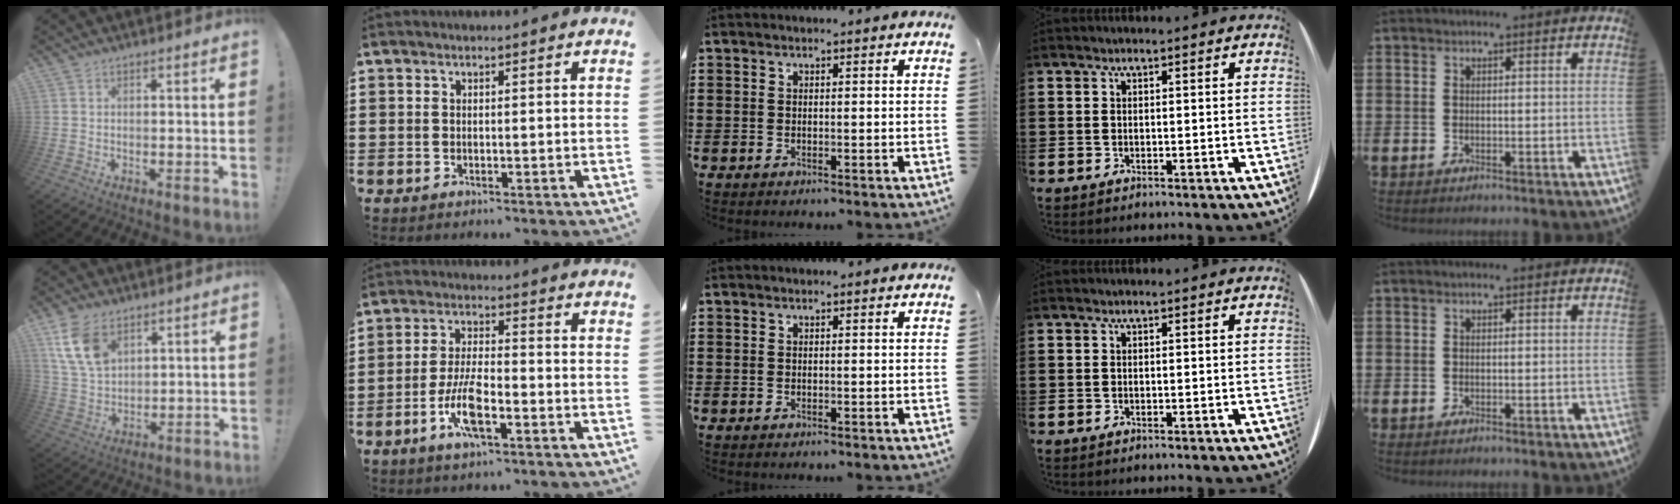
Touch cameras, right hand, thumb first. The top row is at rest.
{"thumb": {"total": 12.3, "force": [6.3, 8.0, 6.9], "torque": [-0.129, -0.017, 0.125]}, "index": {"total": 7.5, "force": [-3.3, 2.0, 6.4], "torque": [-0.145, -0.012, -0.064]}}